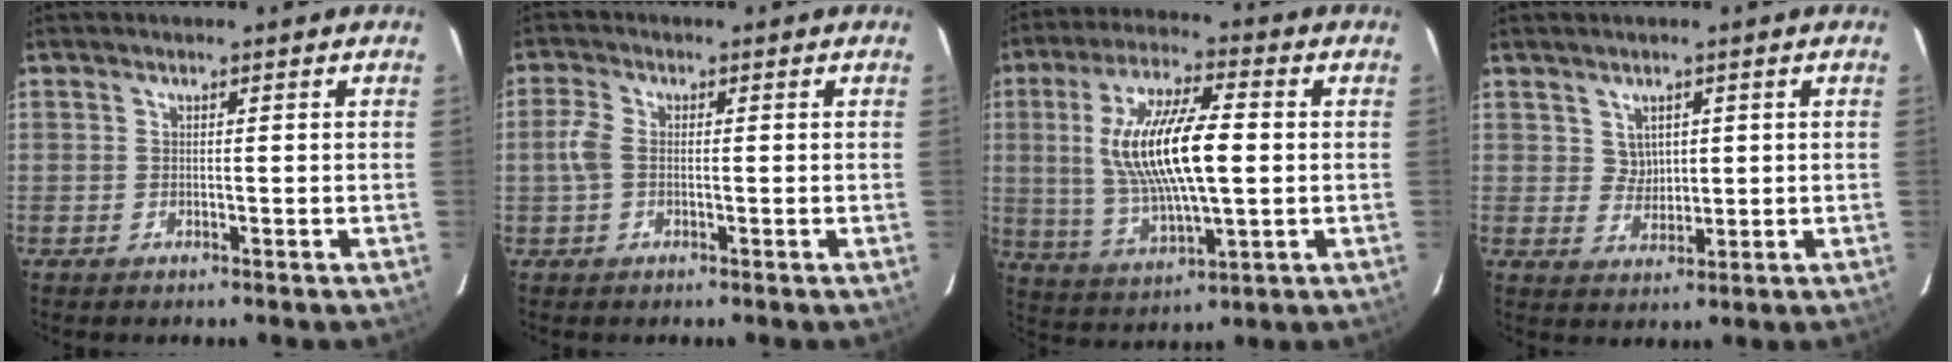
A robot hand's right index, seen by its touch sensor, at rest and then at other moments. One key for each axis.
{"total": 3.3, "fx": -0.3, "fy": 2.1, "fz": 2.6, "tx": -0.063, "ty": 0.006, "tz": -0.006}
{"total": 17.0, "fx": 1.4, "fy": 5.2, "fz": 16.1, "tx": -0.307, "ty": 0.005, "tz": 0.034}
{"total": 3.2, "fx": 1.3, "fy": 2.8, "fz": 0.8, "tx": -0.008, "ty": 0.006, "tz": 0.030}